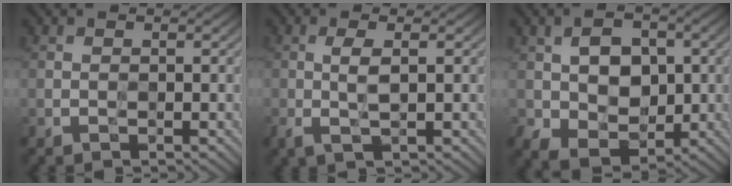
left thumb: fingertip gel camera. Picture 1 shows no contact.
{"total": 3.1, "force": [0.2, 0.6, 3.0], "torque": [-0.064, 0.005, 0.004]}
{"total": 7.7, "force": [0.5, 5.6, 5.3], "torque": [-0.103, -0.004, 0.012]}